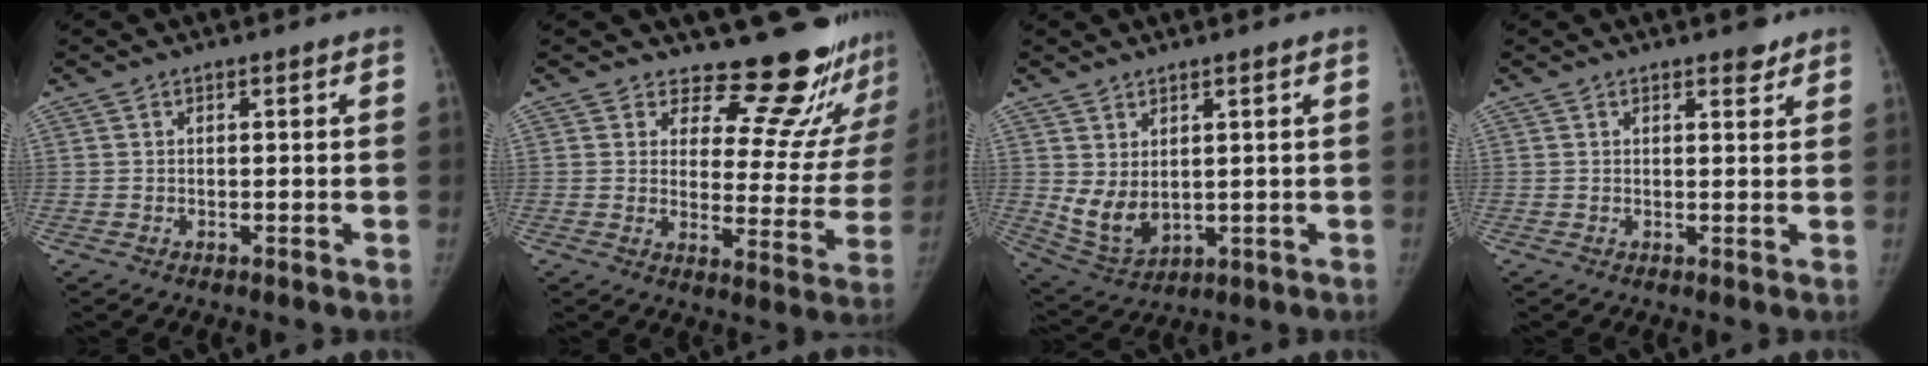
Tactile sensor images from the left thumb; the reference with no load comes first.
{"total": 17.5, "force": [16.1, 5.7, 3.8], "torque": [0.018, -0.161, 0.185]}
{"total": 7.4, "force": [1.5, 4.6, 5.6], "torque": [-0.094, -0.018, 0.051]}
{"total": 2.0, "force": [1.6, 0.9, 0.8], "torque": [0.000, -0.010, 0.018]}